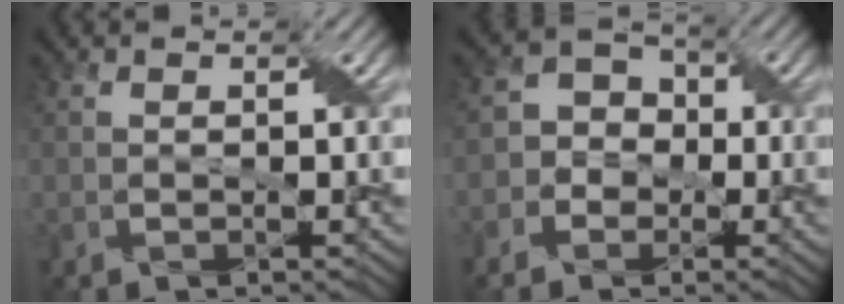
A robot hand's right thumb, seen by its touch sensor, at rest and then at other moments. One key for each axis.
{"total": 4.4, "fx": -1.5, "fy": 3.9, "fz": 1.3, "tx": -0.017, "ty": 0.008, "tz": -0.045}